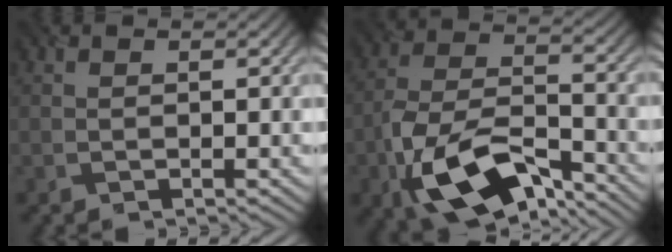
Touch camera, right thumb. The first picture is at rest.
{"total": 14.9, "force": [-7.9, 7.1, 10.4], "torque": [-0.220, -0.016, -0.156]}